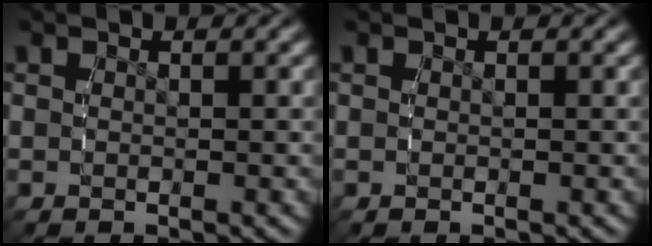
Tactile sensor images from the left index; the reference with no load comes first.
{"total": 0.0}